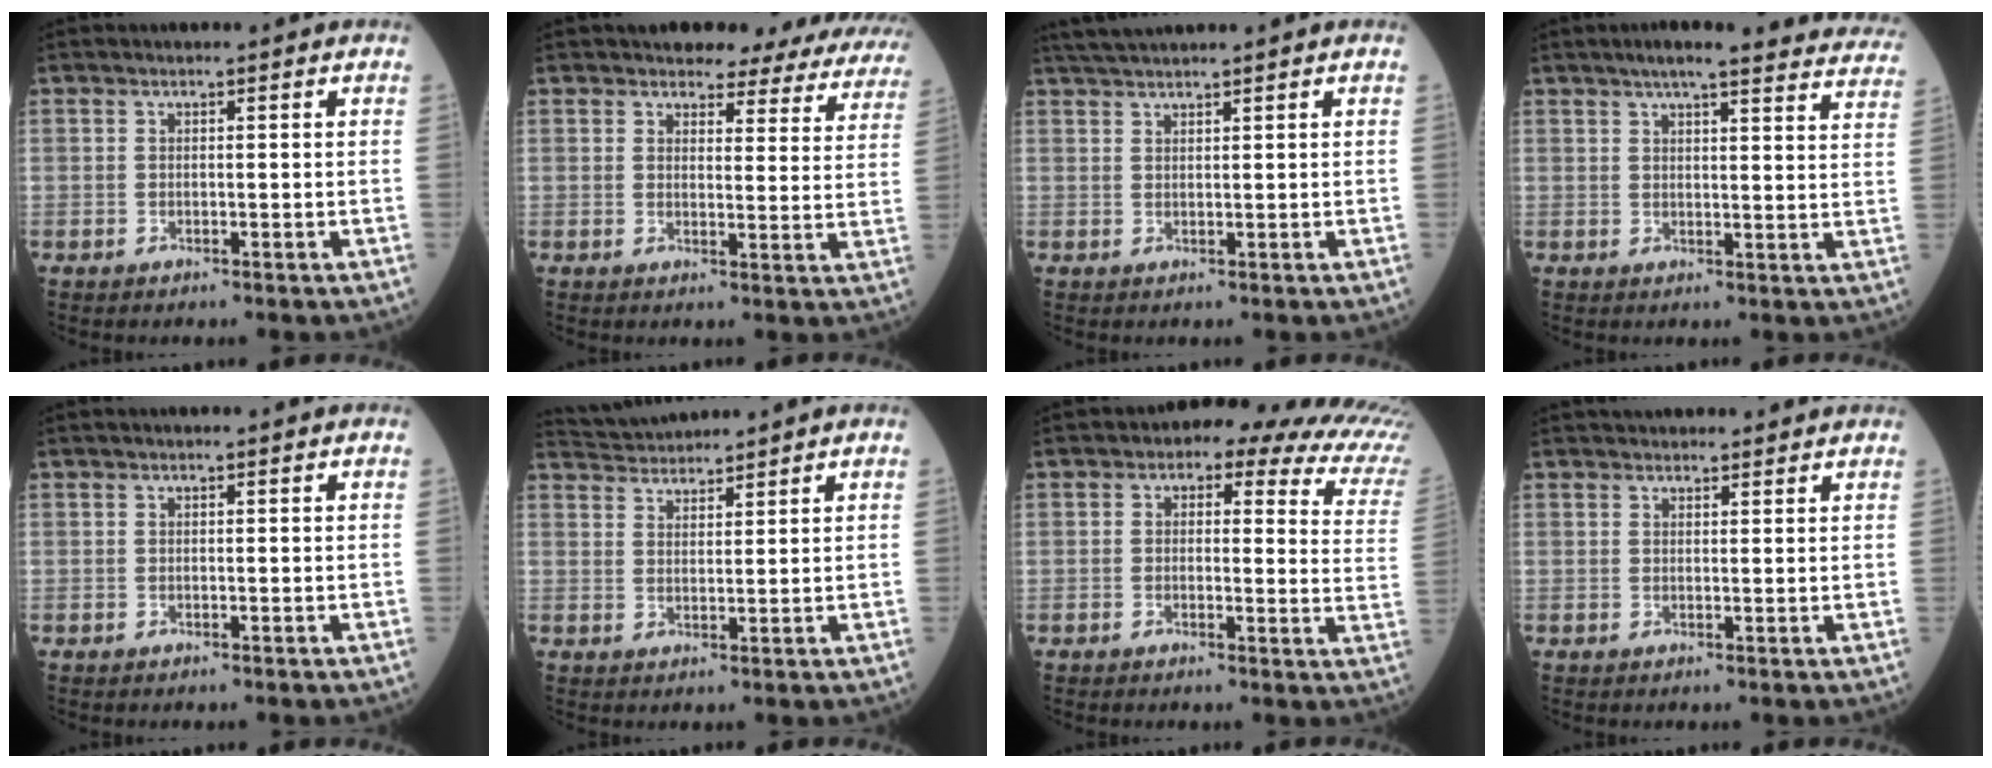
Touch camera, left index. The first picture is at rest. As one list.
[{"total": 15.6, "force": [14.4, 4.5, 3.8], "torque": [-0.014, -0.043, 0.135]}, {"total": 3.8, "force": [3.5, -0.5, 1.2], "torque": [-0.027, 0.023, 0.071]}, {"total": 22.7, "force": [20.6, 2.8, 9.2], "torque": [-0.112, -0.020, 0.232]}, {"total": 0.0}, {"total": 4.6, "force": [4.5, -0.2, -0.1], "torque": [-0.011, 0.028, 0.090]}, {"total": 14.0, "force": [10.8, 4.7, 7.5], "torque": [-0.072, 0.003, 0.092]}, {"total": 6.6, "force": [6.2, 1.5, 1.7], "torque": [-0.013, 0.033, 0.077]}]